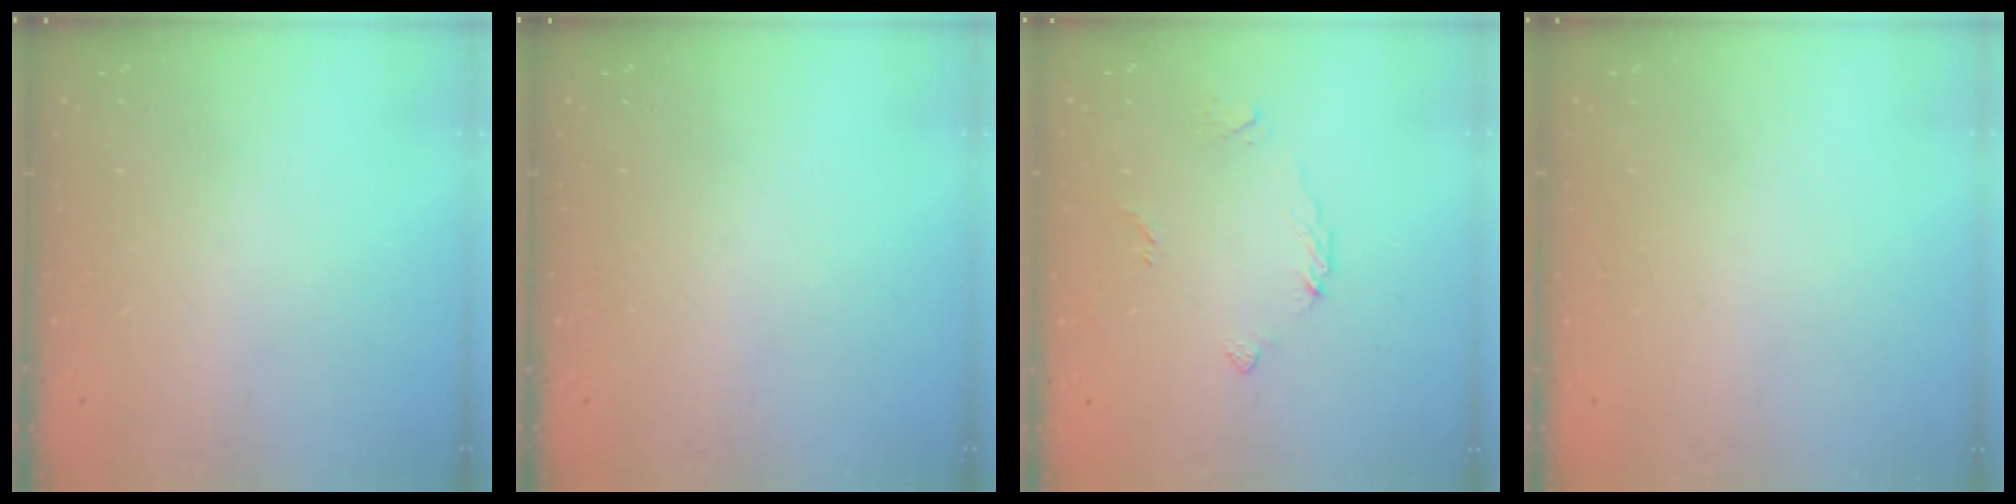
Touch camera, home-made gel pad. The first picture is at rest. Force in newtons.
{"total": 0.0}
{"total": 3.9, "press": 3.9, "slide": 0.4}
{"total": 1.9, "press": 1.9, "slide": 0.1}